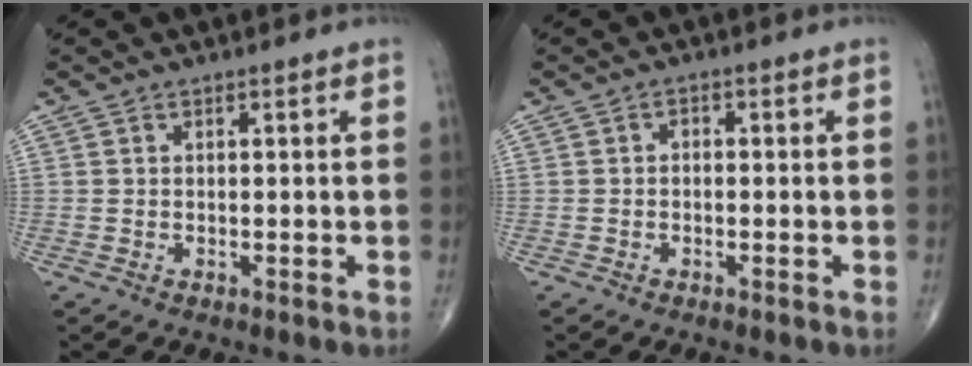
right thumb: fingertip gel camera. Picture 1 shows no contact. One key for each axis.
{"total": 1.1, "fx": -0.1, "fy": 0.8, "fz": 0.8, "tx": -0.006, "ty": 0.005, "tz": -0.006}